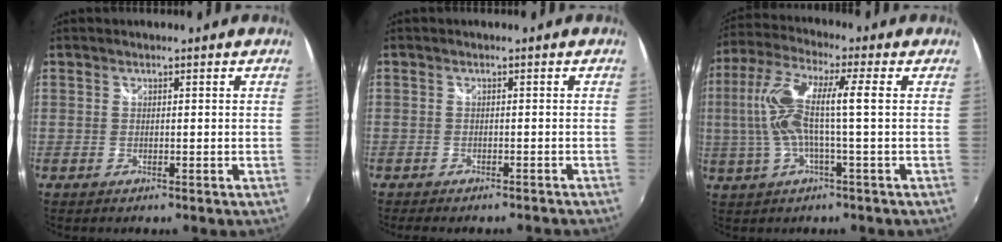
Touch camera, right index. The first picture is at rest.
{"total": 6.6, "force": [-5.8, 1.6, 2.9], "torque": [-0.063, -0.018, -0.079]}
{"total": 11.8, "force": [-0.3, 1.4, 11.7], "torque": [-0.234, 0.008, -0.005]}